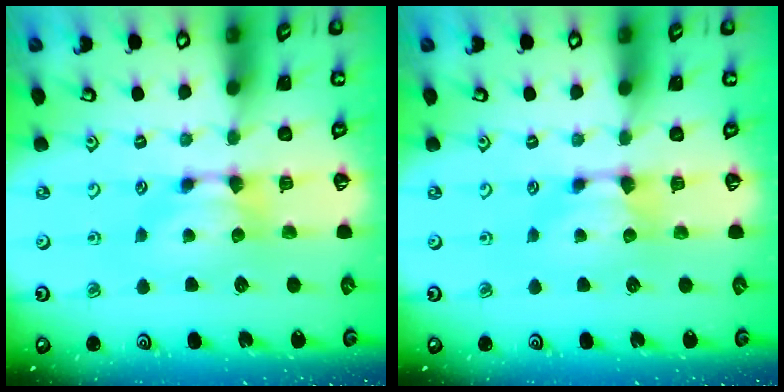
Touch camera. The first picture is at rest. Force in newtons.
{"total": 0.0}